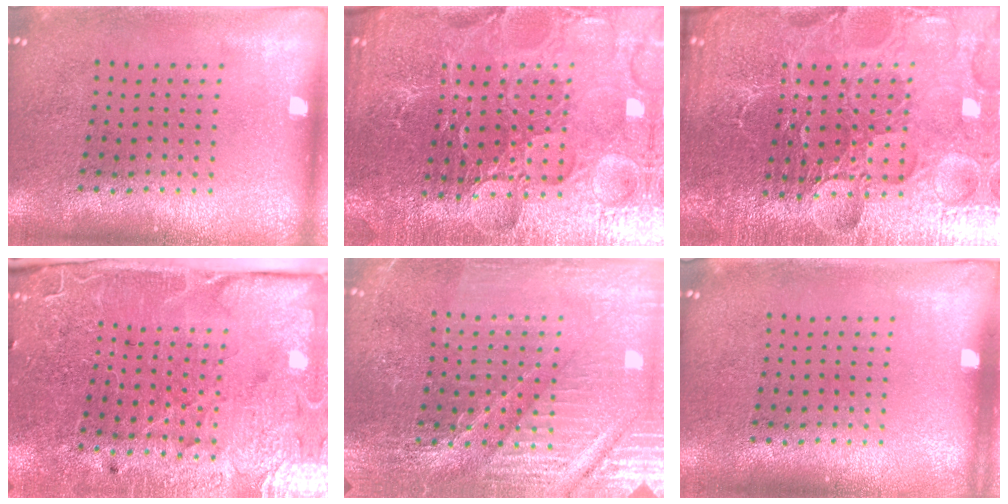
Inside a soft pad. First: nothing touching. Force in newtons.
{"total": 4.7, "press": 4.5, "slide": 1.2}
{"total": 5.7, "press": 5.3, "slide": 2.2}
{"total": 3.5, "press": 3.4, "slide": 0.7}
{"total": 4.6, "press": 4.4, "slide": 1.4}
{"total": 0.0}